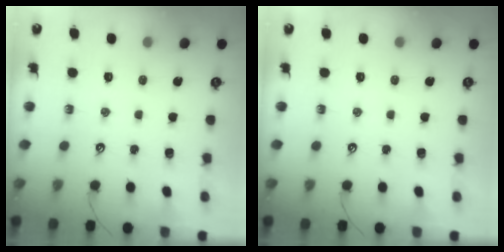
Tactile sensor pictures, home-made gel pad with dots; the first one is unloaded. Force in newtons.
{"total": 0.0}